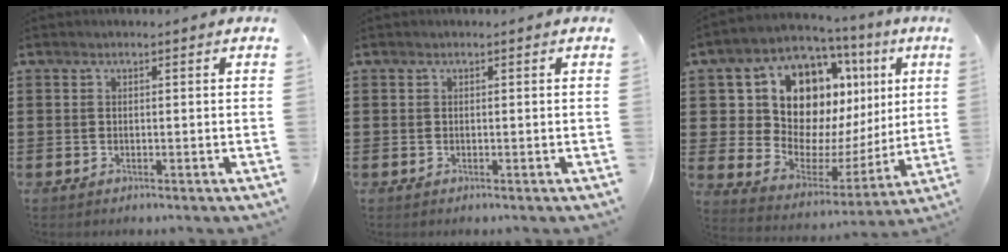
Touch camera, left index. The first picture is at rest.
{"total": 0.0}
{"total": 14.5, "force": [6.3, 10.4, 7.8], "torque": [-0.164, -0.039, 0.123]}